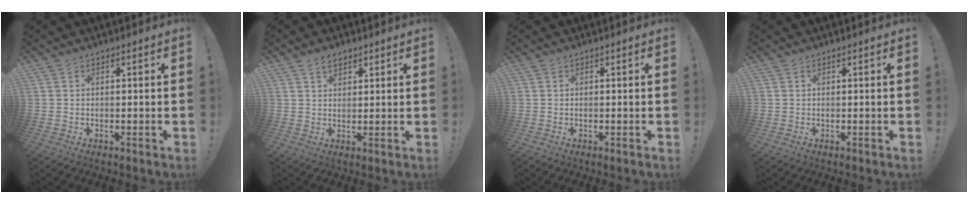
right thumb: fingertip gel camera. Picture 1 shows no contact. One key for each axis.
{"total": 4.0, "fx": 2.5, "fy": 2.5, "fz": 1.8, "tx": -0.020, "ty": -0.009, "tz": 0.044}
{"total": 0.0}
{"total": 0.0}